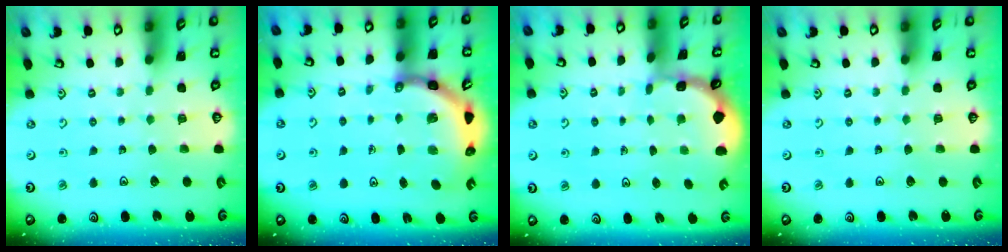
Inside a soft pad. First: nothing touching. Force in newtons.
{"total": 5.6, "press": 5.4, "slide": 1.6}
{"total": 1.6, "press": 1.5, "slide": 0.2}
{"total": 0.0}